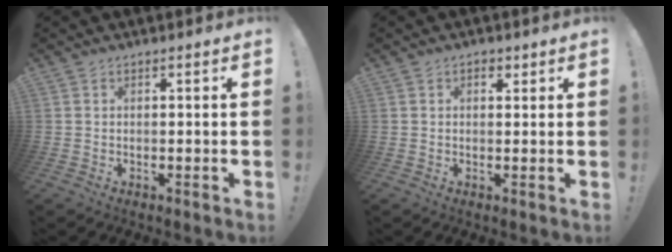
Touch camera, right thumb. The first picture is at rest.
{"total": 1.9, "force": [0.8, 1.3, 1.2], "torque": [-0.014, 0.001, 0.011]}